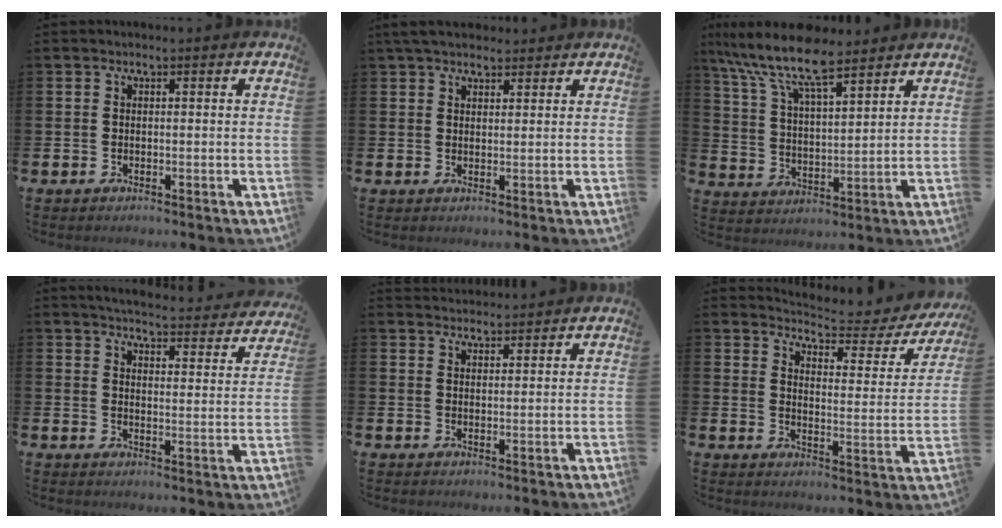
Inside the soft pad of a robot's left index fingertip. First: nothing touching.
{"total": 4.1, "force": [3.6, 1.5, 1.3], "torque": [-0.033, -0.005, 0.067]}
{"total": 10.3, "force": [8.5, 2.7, 5.1], "torque": [-0.125, -0.035, 0.151]}
{"total": 4.7, "force": [4.6, 0.4, 0.8], "torque": [-0.033, -0.039, 0.077]}
{"total": 2.6, "force": [2.6, 0.3, -0.2], "torque": [-0.002, -0.013, 0.048]}
{"total": 4.7, "force": [4.4, 0.6, 1.5], "torque": [-0.049, -0.037, 0.069]}